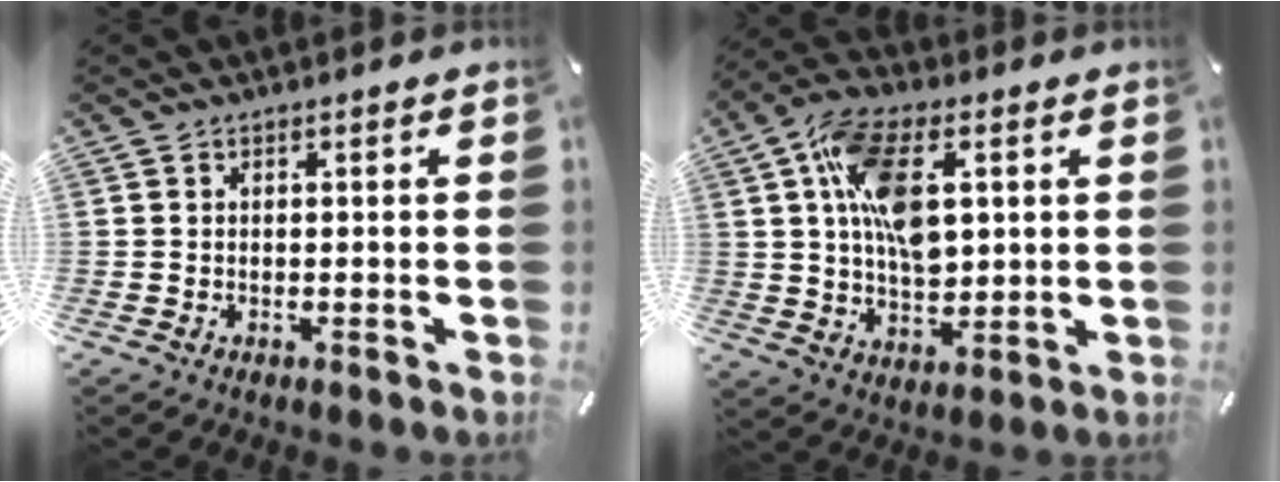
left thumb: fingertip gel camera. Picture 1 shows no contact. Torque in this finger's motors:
{"motor_torque": [1.79, 3.21, 1.52, -1.25, 0.67]}